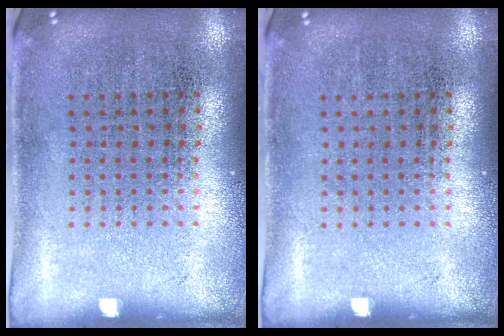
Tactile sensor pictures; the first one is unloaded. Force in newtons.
{"total": 0.0}